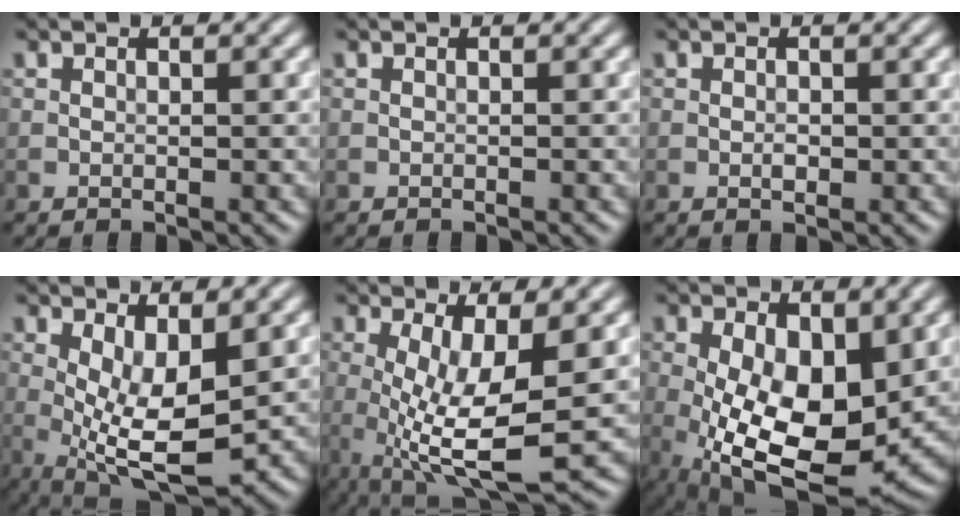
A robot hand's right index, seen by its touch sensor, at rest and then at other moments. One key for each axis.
{"total": 0.0}
{"total": 0.8, "fx": -0.1, "fy": 0.4, "fz": 0.7, "tx": -0.011, "ty": 0.000, "tz": -0.002}
{"total": 7.5, "fx": 0.0, "fy": 2.9, "fz": 6.9, "tx": -0.133, "ty": -0.013, "tz": 0.004}
{"total": 8.7, "fx": -0.6, "fy": 2.7, "fz": 8.2, "tx": -0.160, "ty": -0.015, "tz": -0.007}
{"total": 12.0, "fx": -1.4, "fy": 6.2, "fz": 10.3, "tx": -0.185, "ty": -0.030, "tz": -0.013}